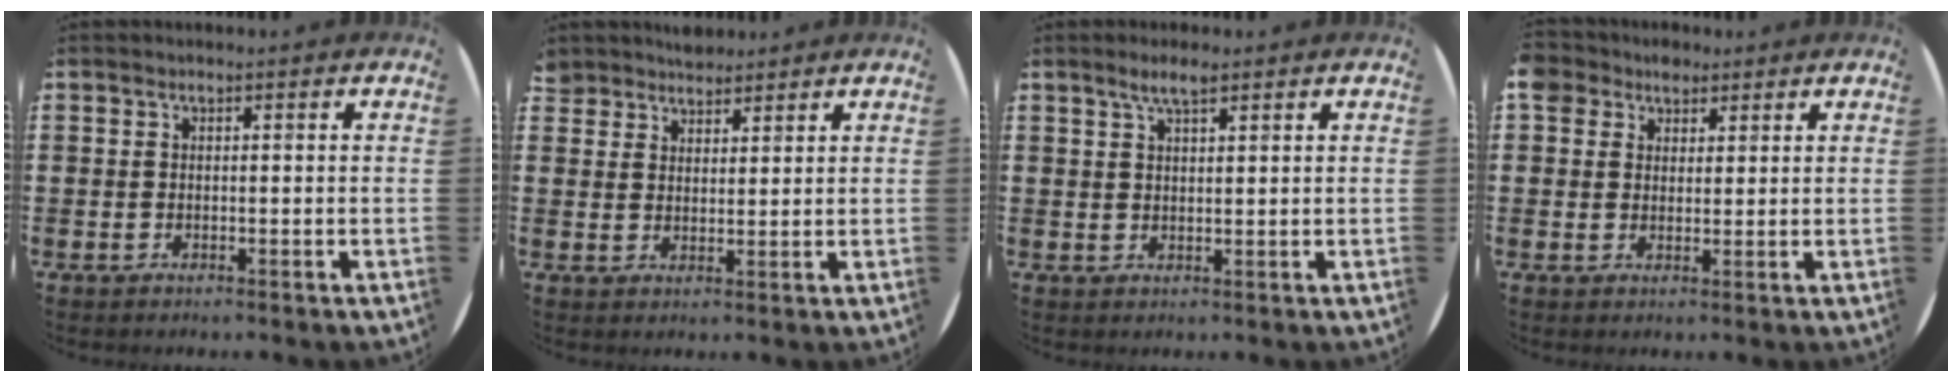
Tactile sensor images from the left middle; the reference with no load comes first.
{"total": 3.4, "force": [3.2, 1.0, -0.4], "torque": [-0.002, -0.003, 0.064]}
{"total": 3.2, "force": [2.3, 0.7, 2.1], "torque": [-0.036, 0.002, 0.039]}
{"total": 4.3, "force": [3.2, 2.8, 0.8], "torque": [-0.013, 0.004, 0.058]}